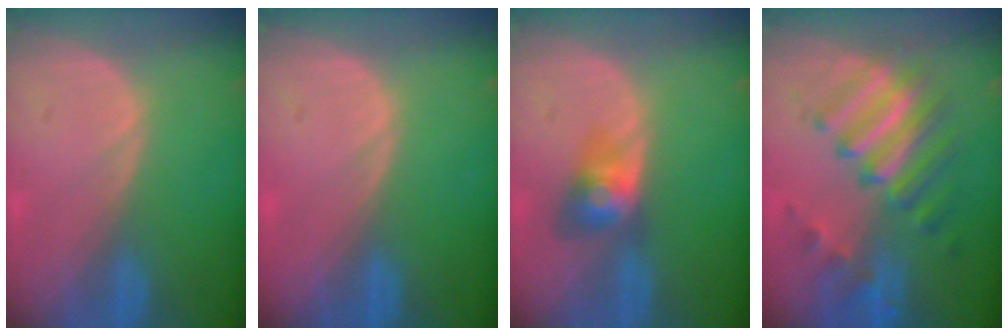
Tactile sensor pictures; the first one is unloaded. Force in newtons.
{"total": 0.0}
{"total": 4.0, "press": 4.0, "slide": 0.2}
{"total": 9.3, "press": 8.6, "slide": 3.6}